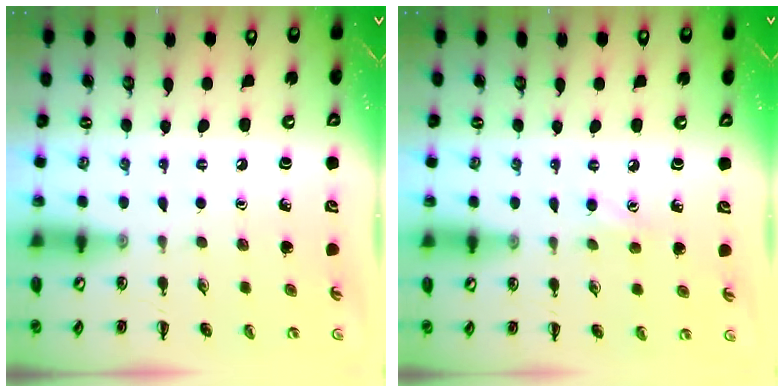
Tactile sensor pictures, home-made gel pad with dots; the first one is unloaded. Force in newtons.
{"total": 2.0, "press": 1.9, "slide": 0.6}